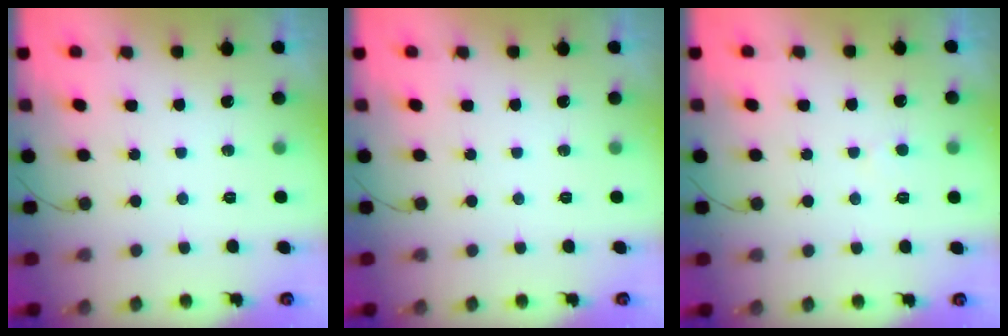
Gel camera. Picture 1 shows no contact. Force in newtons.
{"total": 0.0}
{"total": 3.5, "press": 3.5, "slide": 0.4}